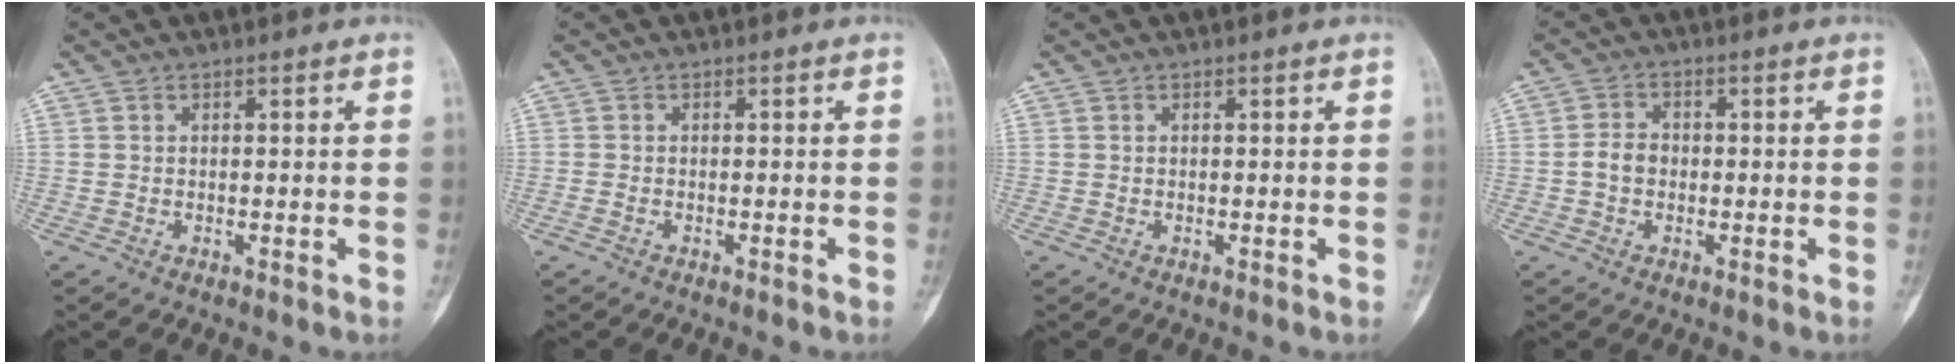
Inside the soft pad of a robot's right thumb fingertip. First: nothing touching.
{"total": 0.6, "force": [-0.4, 0.3, 0.4], "torque": [-0.014, 0.003, -0.008]}
{"total": 0.0}
{"total": 3.5, "force": [-0.6, 2.8, 2.1], "torque": [-0.032, 0.014, -0.018]}